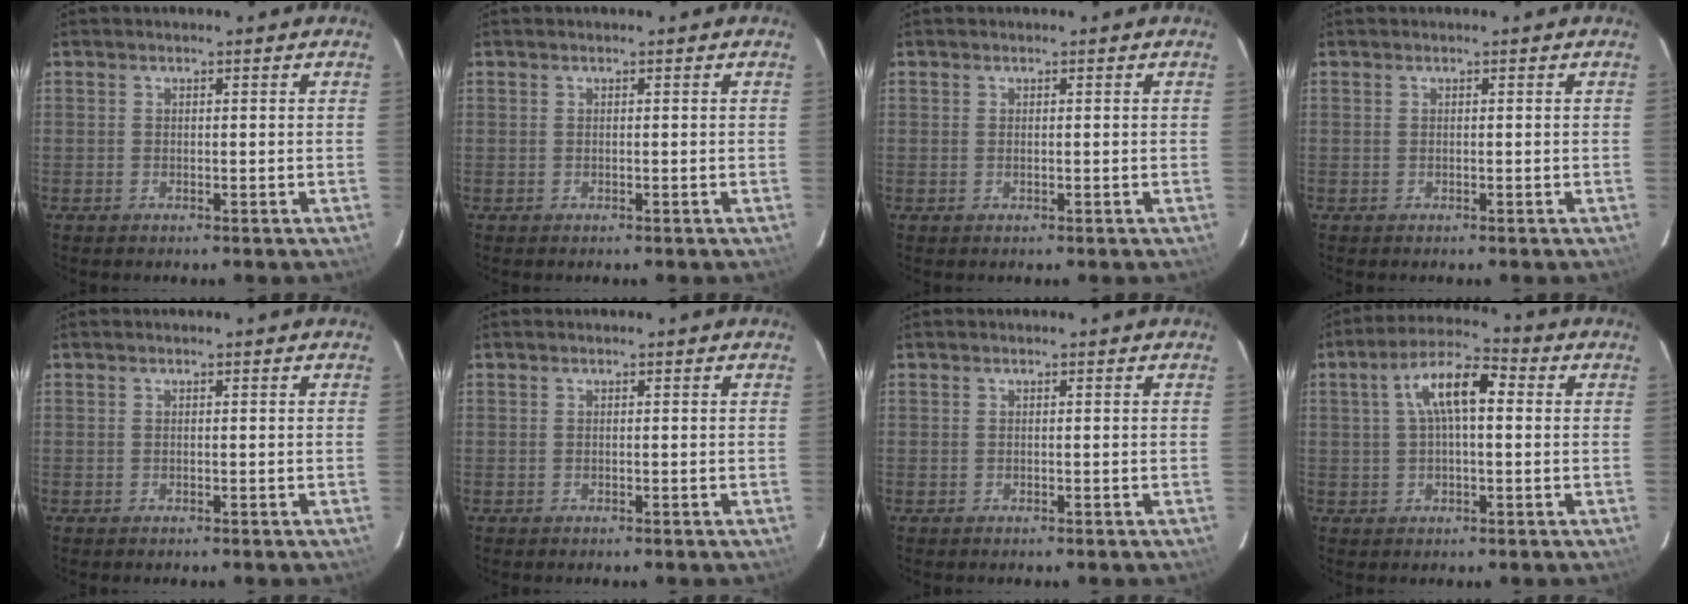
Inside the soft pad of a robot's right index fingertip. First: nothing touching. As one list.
[{"total": 0.0}, {"total": 0.0}, {"total": 0.0}, {"total": 0.0}, {"total": 0.0}, {"total": 0.0}, {"total": 9.4, "force": [1.8, 3.6, 8.5], "torque": [-0.157, 0.027, 0.027]}]